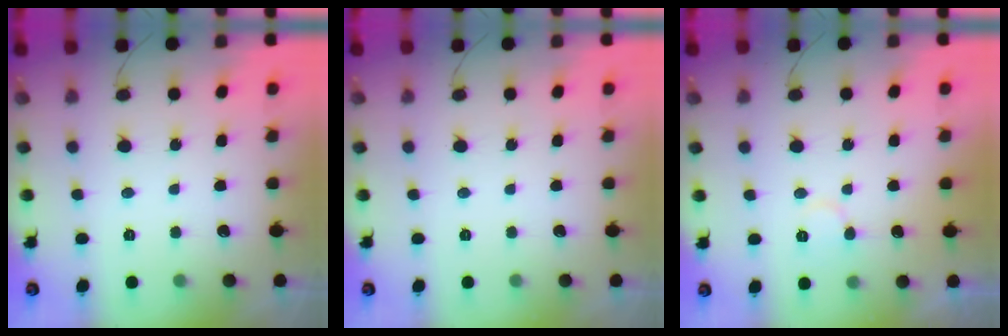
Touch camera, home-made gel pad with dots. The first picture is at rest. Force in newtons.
{"total": 0.0}
{"total": 6.5, "press": 6.5, "slide": 0.7}